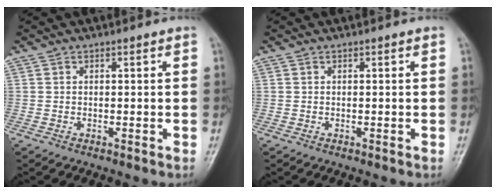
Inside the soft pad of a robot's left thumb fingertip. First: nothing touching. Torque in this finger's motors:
{"motor_torque": [0.00, 0.00, -0.06, 0.04, 0.00]}